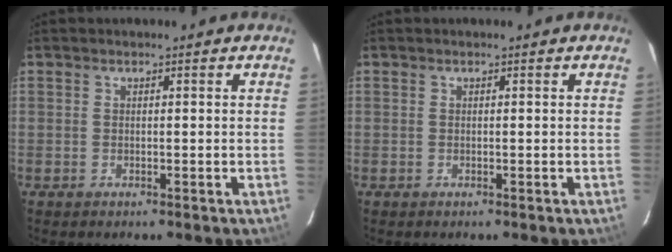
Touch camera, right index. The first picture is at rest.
{"total": 0.0}